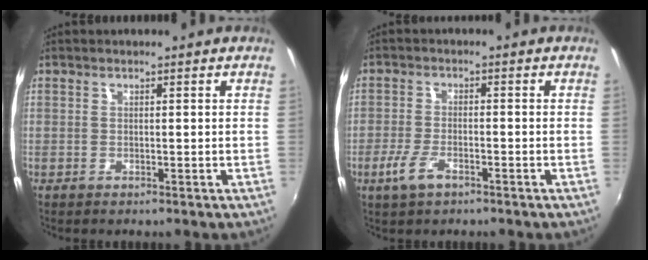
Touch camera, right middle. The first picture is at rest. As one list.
[{"total": 4.9, "force": [-3.0, 1.9, 3.4], "torque": [-0.082, -0.008, -0.056]}]